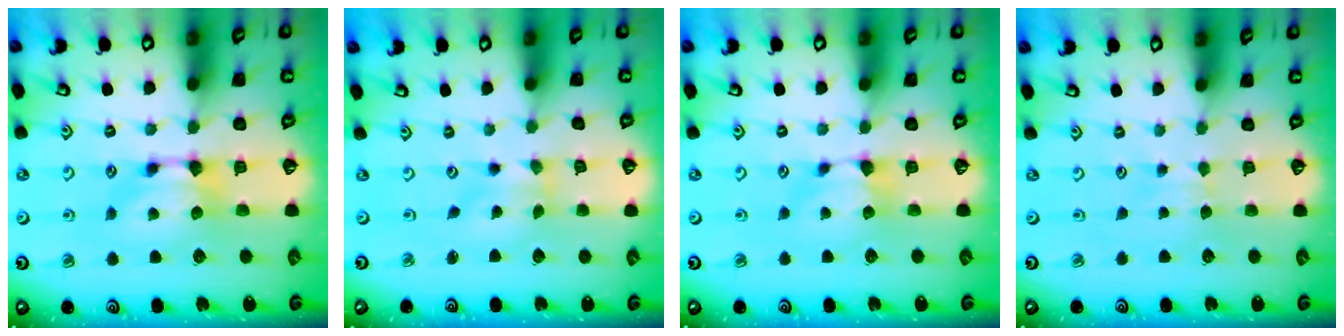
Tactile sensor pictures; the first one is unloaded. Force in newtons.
{"total": 2.0, "press": 1.7, "slide": 1.0}
{"total": 0.0}
{"total": 2.1, "press": 2.1, "slide": 0.4}